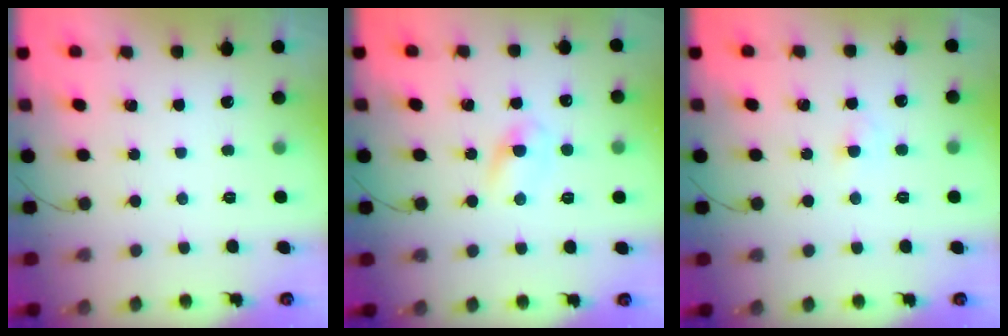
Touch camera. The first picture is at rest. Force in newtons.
{"total": 2.9, "press": 2.7, "slide": 1.2}
{"total": 2.6, "press": 2.4, "slide": 0.9}